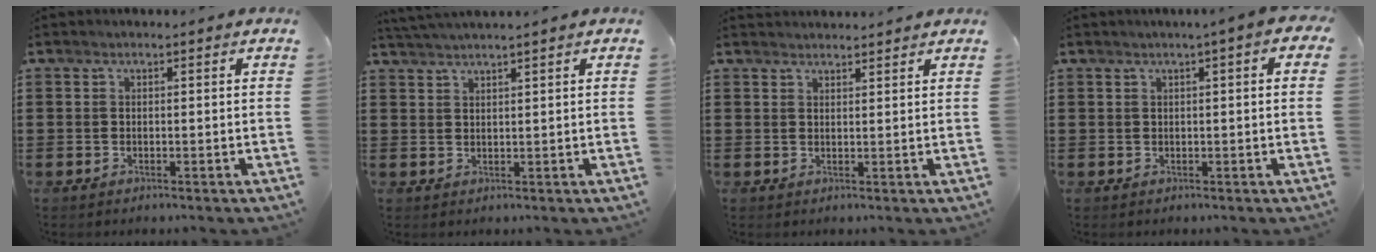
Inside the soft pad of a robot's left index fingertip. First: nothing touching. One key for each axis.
{"total": 1.9, "fx": 1.7, "fy": -0.5, "fz": 0.5, "tx": -0.011, "ty": 0.000, "tz": 0.034}
{"total": 1.8, "fx": 1.7, "fy": 0.2, "fz": -0.1, "tx": -0.003, "ty": 0.000, "tz": 0.035}
{"total": 1.8, "fx": 0.4, "fy": 0.1, "fz": 1.7, "tx": -0.032, "ty": 0.000, "tz": 0.007}